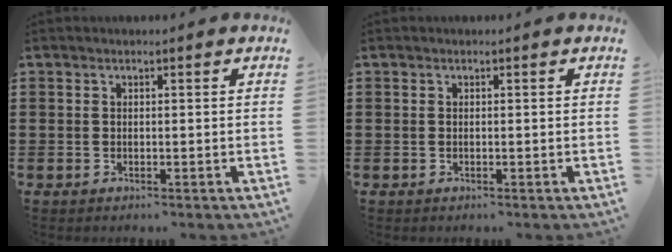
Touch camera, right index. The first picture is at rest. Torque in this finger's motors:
{"motor_torque": [2.14, 0.00, 0.03, 0.00]}